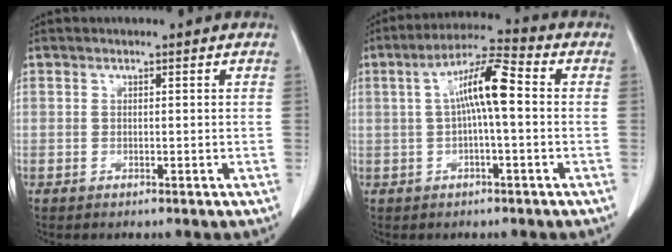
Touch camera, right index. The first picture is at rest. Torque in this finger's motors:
{"motor_torque": [1.23, 0.19, 0.41, 0.13]}